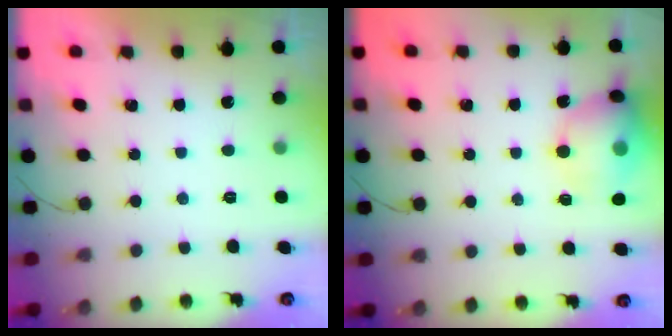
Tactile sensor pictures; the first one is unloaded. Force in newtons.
{"total": 13.9, "press": 13.7, "slide": 2.4}